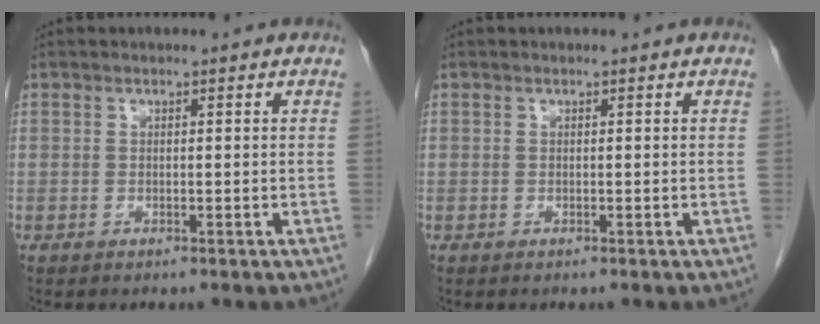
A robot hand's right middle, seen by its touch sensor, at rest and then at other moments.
{"total": 0.0}